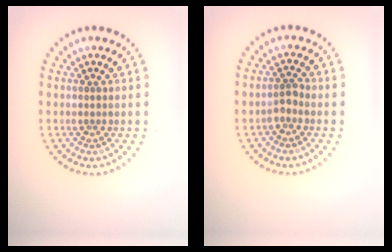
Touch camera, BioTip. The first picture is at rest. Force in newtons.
{"total": 1.3, "press": 1.1, "slide": 0.8}